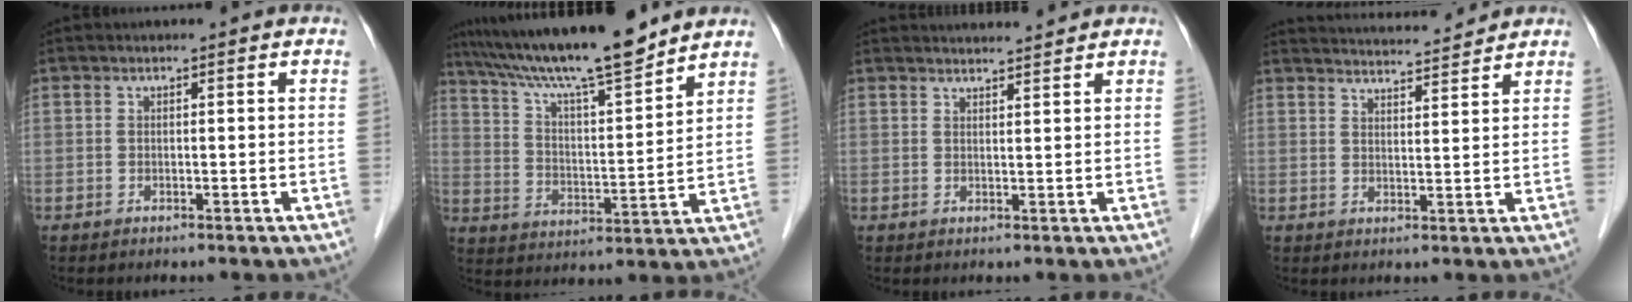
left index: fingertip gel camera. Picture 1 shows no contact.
{"total": 16.1, "force": [13.9, 0.5, 8.2], "torque": [-0.143, 0.006, 0.233]}
{"total": 4.7, "force": [4.6, 0.1, 0.7], "torque": [-0.013, 0.017, 0.062]}
{"total": 9.9, "force": [9.6, 0.3, 2.1], "torque": [-0.034, 0.012, 0.137]}